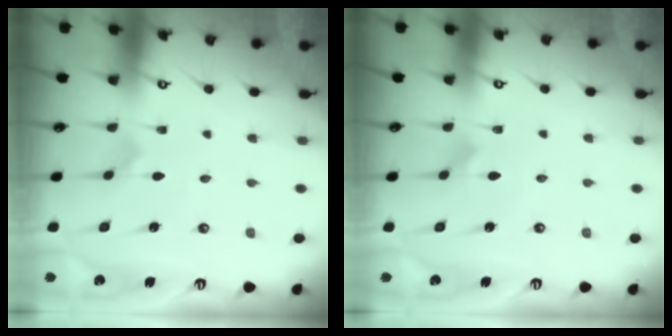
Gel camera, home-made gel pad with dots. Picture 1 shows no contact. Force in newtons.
{"total": 2.3, "press": 2.3, "slide": 0.1}